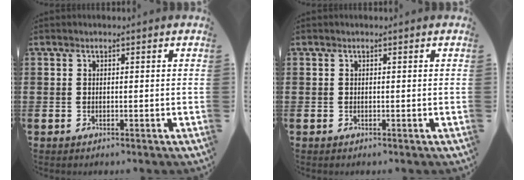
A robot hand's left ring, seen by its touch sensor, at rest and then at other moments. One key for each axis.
{"total": 0.0}